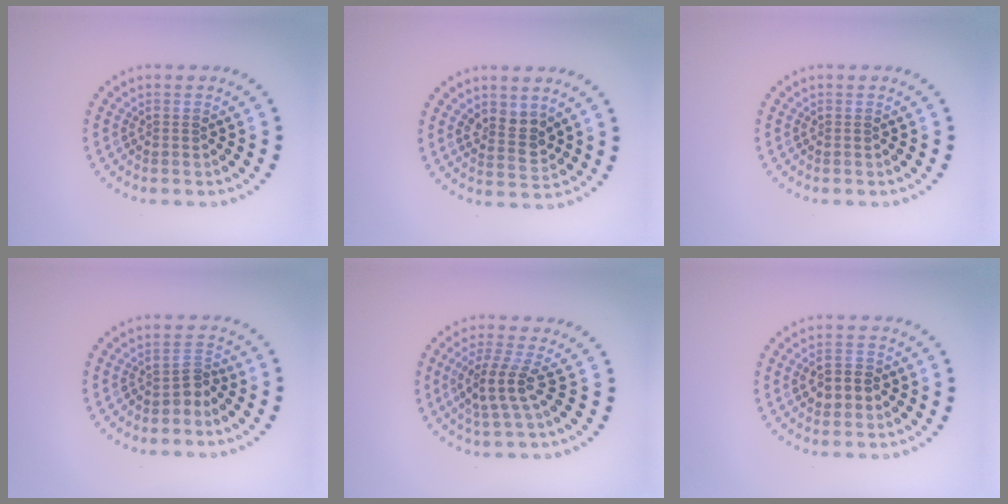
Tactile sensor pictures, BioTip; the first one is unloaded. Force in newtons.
{"total": 2.6, "press": 2.4, "slide": 1.0}
{"total": 0.0}
{"total": 1.9, "press": 1.4, "slide": 1.2}
{"total": 3.4, "press": 2.8, "slide": 1.9}
{"total": 2.9, "press": 2.9, "slide": 0.3}